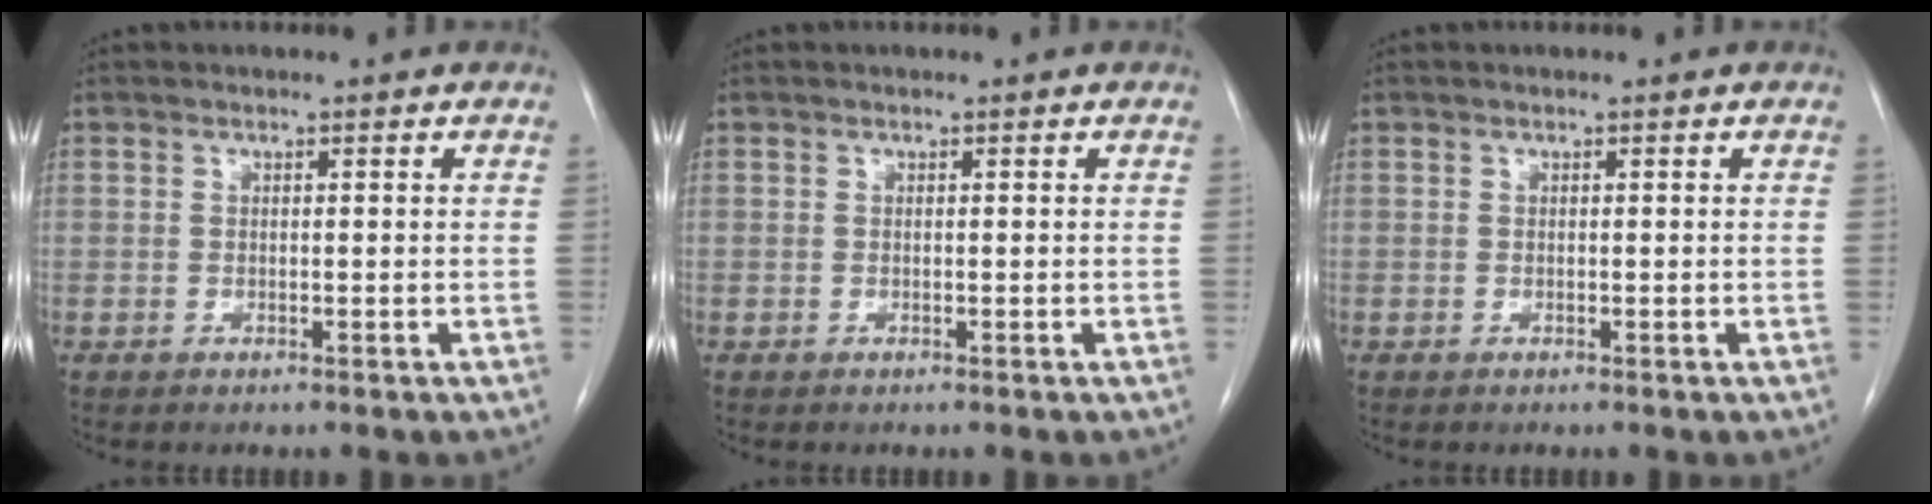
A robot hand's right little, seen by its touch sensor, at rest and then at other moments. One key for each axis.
{"total": 0.0}
{"total": 0.0}